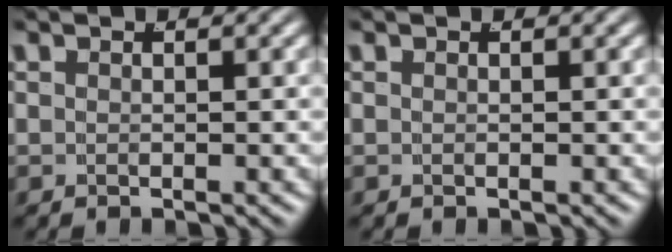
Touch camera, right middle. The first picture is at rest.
{"total": 0.0}